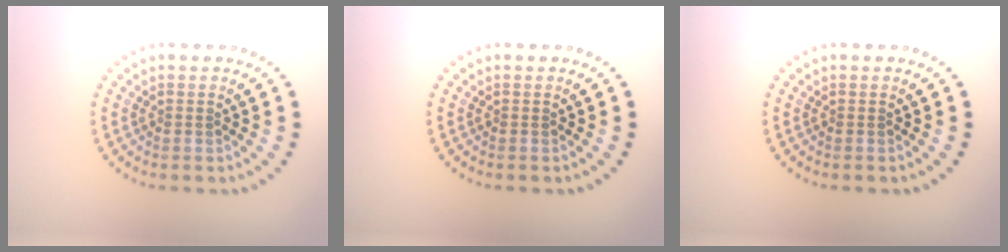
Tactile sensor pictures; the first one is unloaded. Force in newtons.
{"total": 0.0}
{"total": 0.0}